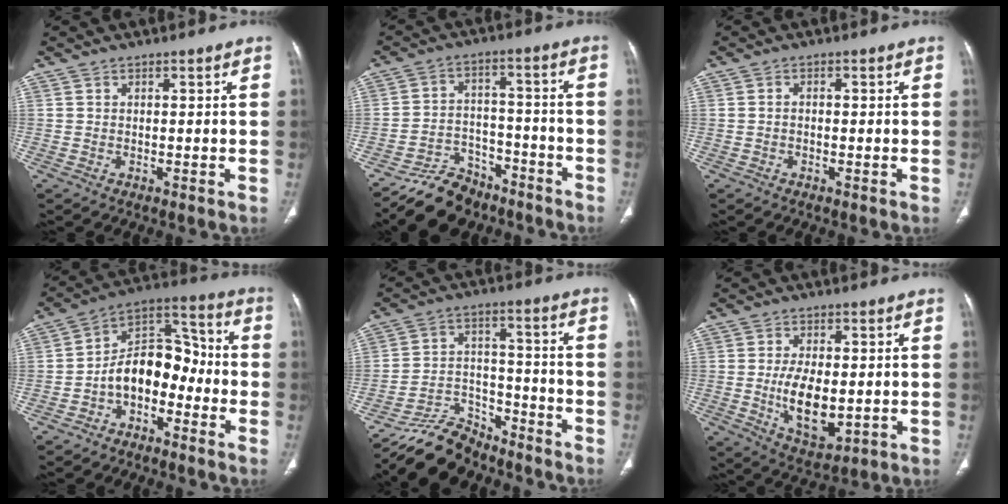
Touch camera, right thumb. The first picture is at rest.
{"total": 11.0, "force": [-9.1, 5.9, 2.3], "torque": [-0.017, 0.074, -0.151]}
{"total": 0.9, "force": [-0.3, 0.6, 0.6], "torque": [-0.008, 0.002, -0.007]}
{"total": 11.9, "force": [-3.9, 7.8, 8.0], "torque": [-0.101, 0.070, -0.078]}
{"total": 10.9, "force": [-9.9, 4.4, 1.2], "torque": [-0.008, 0.080, -0.178]}
{"total": 10.2, "force": [-1.0, 5.3, 8.6], "torque": [-0.139, -0.015, -0.006]}